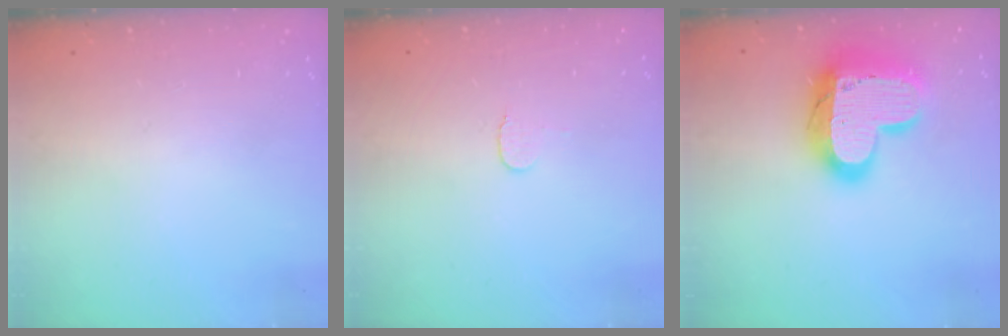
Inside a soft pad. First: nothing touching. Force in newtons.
{"total": 3.5, "press": 3.5, "slide": 0.4}
{"total": 20.4, "press": 20.3, "slide": 1.6}